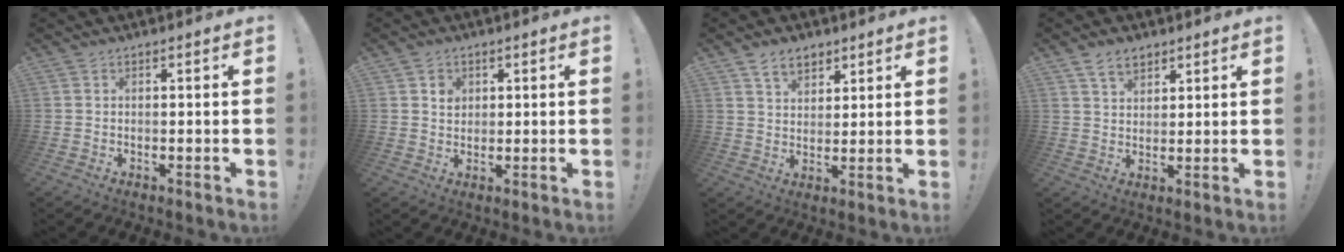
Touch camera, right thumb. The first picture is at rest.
{"total": 3.0, "force": [1.3, 2.7, 0.7], "torque": [0.001, -0.008, 0.020]}
{"total": 7.1, "force": [4.6, 4.5, 3.0], "torque": [-0.046, -0.018, 0.086]}
{"total": 6.1, "force": [4.0, 3.6, 2.8], "torque": [-0.044, -0.013, 0.074]}